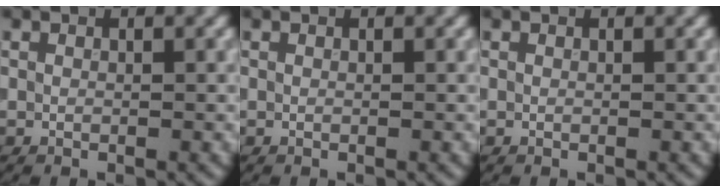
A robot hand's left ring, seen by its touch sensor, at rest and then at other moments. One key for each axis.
{"total": 0.0}
{"total": 0.0}